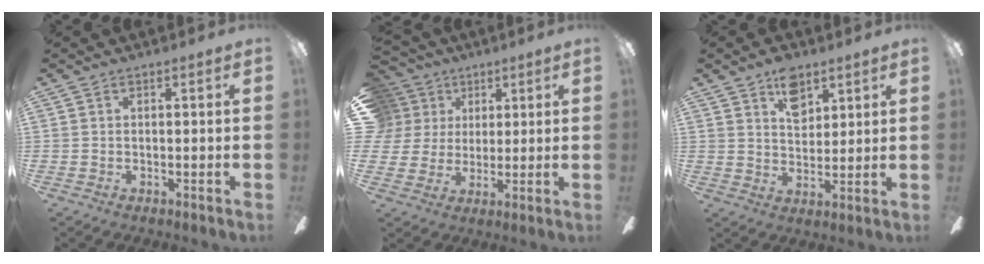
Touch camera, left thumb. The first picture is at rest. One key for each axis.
{"total": 10.4, "fx": 4.8, "fy": 8.9, "fz": 2.5, "tx": -0.069, "ty": -0.016, "tz": 0.096}
{"total": 8.2, "fx": 5.1, "fy": 4.9, "fz": 4.1, "tx": -0.047, "ty": -0.018, "tz": 0.089}